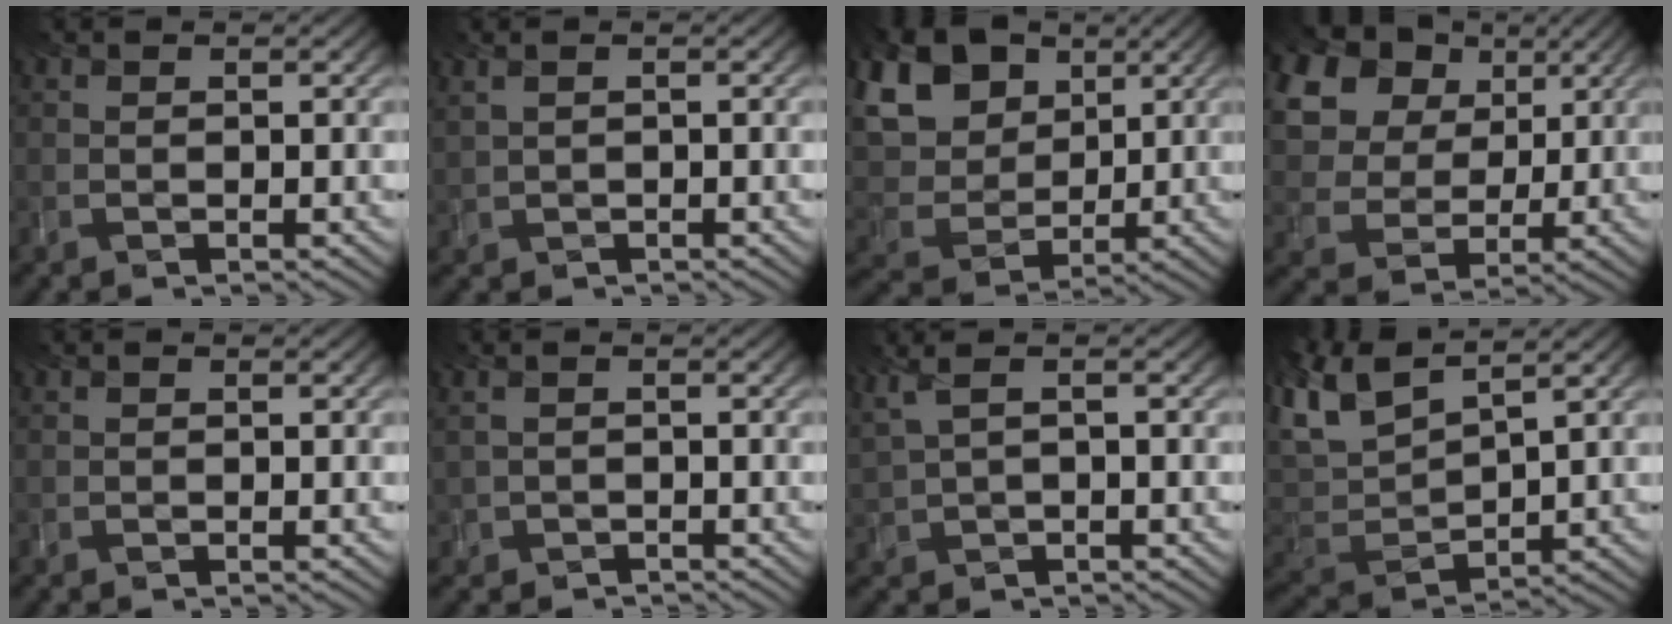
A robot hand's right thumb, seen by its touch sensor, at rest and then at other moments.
{"total": 1.0, "force": [0.8, 0.4, 0.4], "torque": [-0.020, 0.010, 0.025]}
{"total": 12.4, "force": [5.0, 9.6, 6.1], "torque": [-0.193, 0.034, 0.108]}
{"total": 15.2, "force": [6.5, 12.2, 6.3], "torque": [-0.211, 0.025, 0.176]}
{"total": 0.0}
{"total": 0.7, "force": [-0.6, 0.4, 0.1], "torque": [-0.016, -0.009, 0.002]}
{"total": 3.4, "force": [1.6, 1.4, 2.6], "torque": [-0.080, 0.012, 0.050]}
{"total": 7.8, "force": [4.2, 3.2, 5.8], "torque": [-0.154, 0.010, 0.096]}